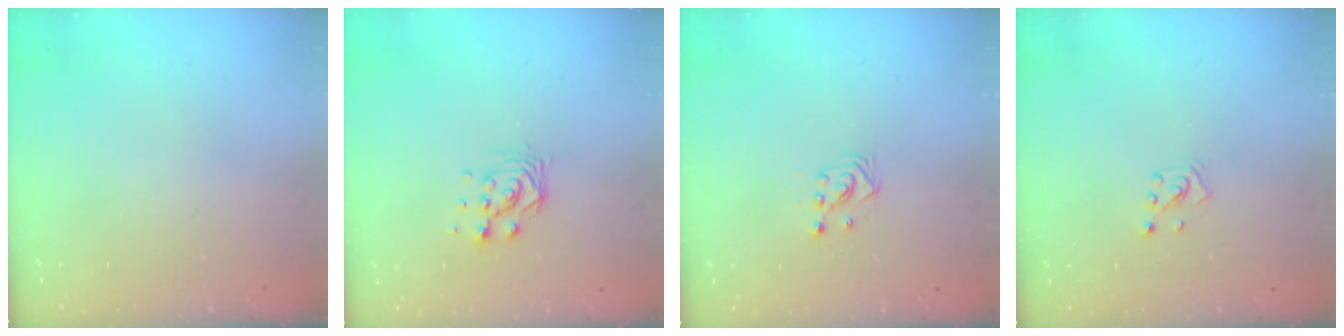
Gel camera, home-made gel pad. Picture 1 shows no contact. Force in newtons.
{"total": 7.5, "press": 7.5, "slide": 0.4}
{"total": 2.9, "press": 2.9, "slide": 0.3}
{"total": 2.1, "press": 2.0, "slide": 0.3}